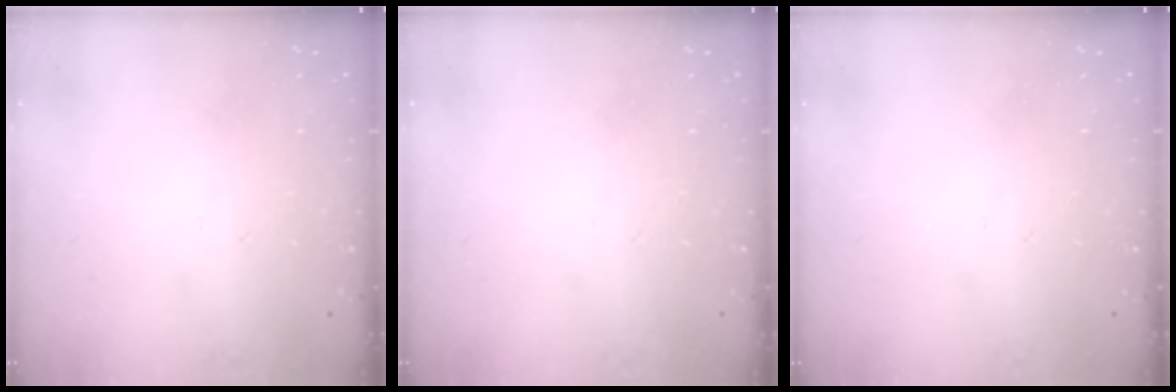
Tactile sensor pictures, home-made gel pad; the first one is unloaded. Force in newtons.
{"total": 0.0}
{"total": 0.0}